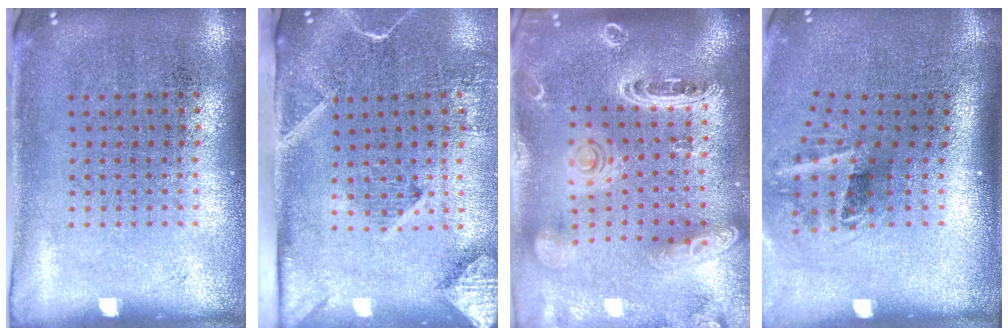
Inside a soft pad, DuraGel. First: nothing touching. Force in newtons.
{"total": 2.9, "press": 2.1, "slide": 2.0}
{"total": 2.8, "press": 2.4, "slide": 1.4}
{"total": 2.2, "press": 1.3, "slide": 1.7}